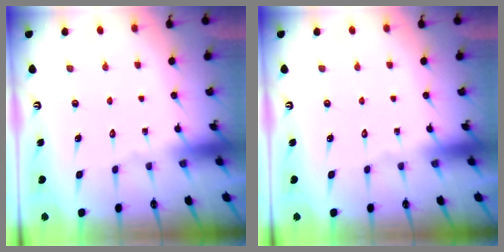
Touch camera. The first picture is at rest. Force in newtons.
{"total": 0.0}